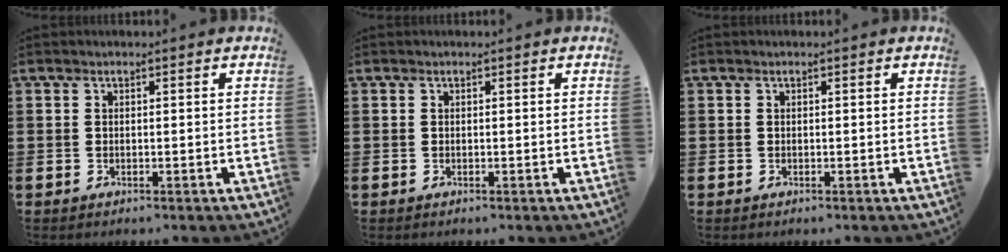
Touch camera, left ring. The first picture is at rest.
{"total": 0.0}
{"total": 0.0}